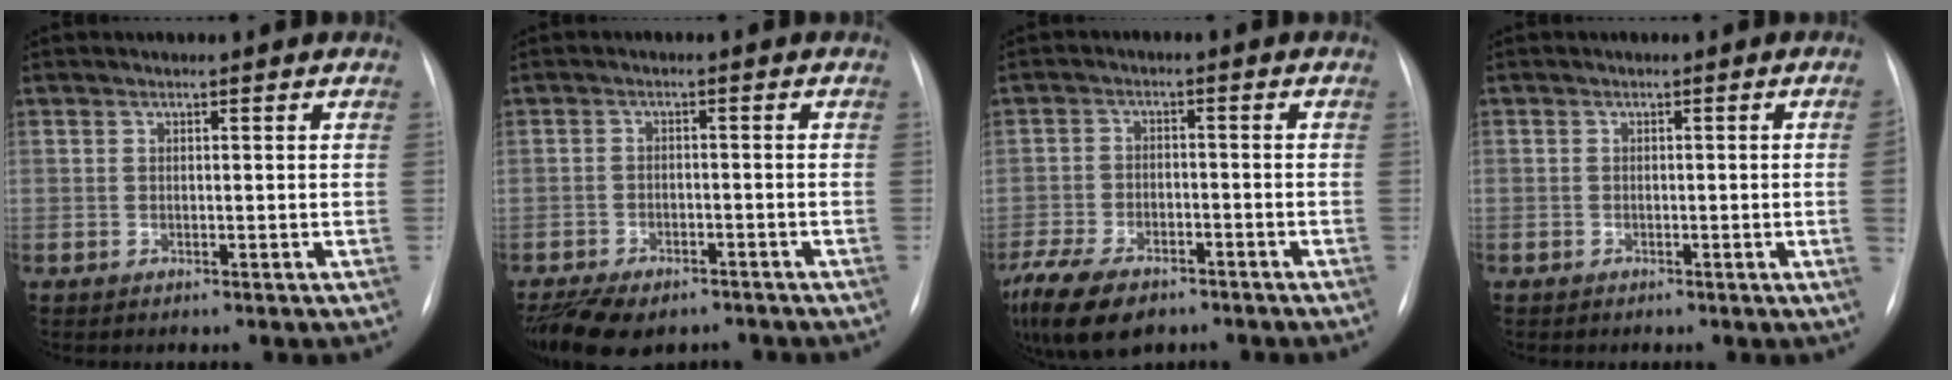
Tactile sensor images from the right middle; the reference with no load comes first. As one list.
[{"total": 11.2, "force": [-8.7, 5.1, 5.0], "torque": [-0.091, -0.003, -0.125]}, {"total": 15.0, "force": [-10.3, 7.1, 8.2], "torque": [-0.202, -0.020, -0.166]}, {"total": 2.1, "force": [-0.4, -0.5, 2.0], "torque": [-0.025, 0.001, -0.008]}]